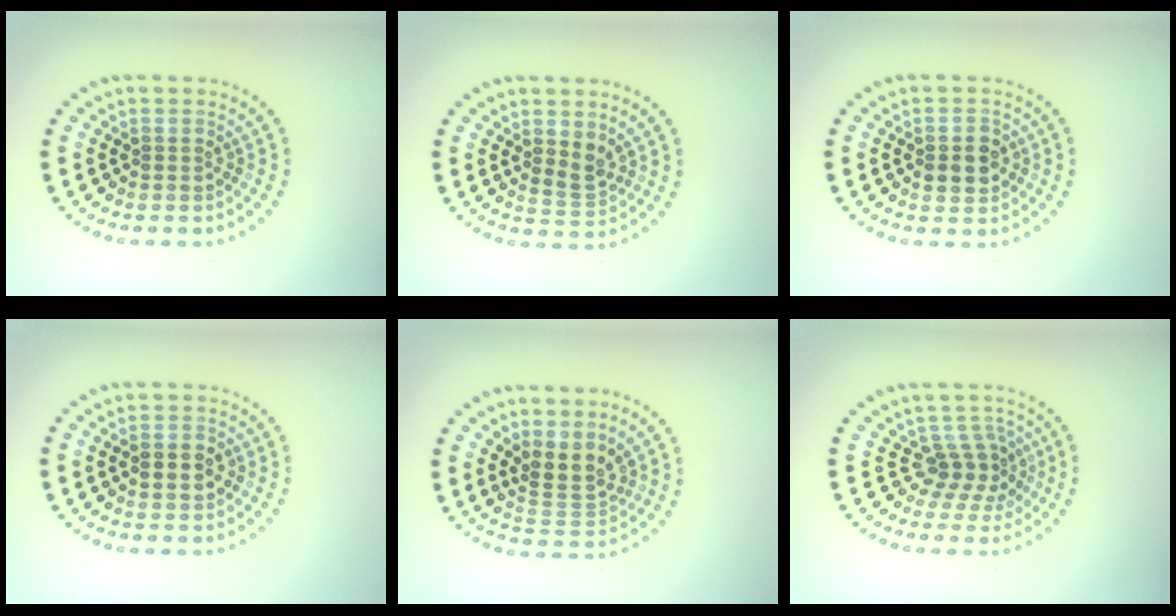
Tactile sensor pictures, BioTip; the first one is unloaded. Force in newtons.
{"total": 1.9, "press": 1.6, "slide": 1.1}
{"total": 2.3, "press": 2.3, "slide": 0.3}
{"total": 2.7, "press": 2.7, "slide": 0.2}
{"total": 3.0, "press": 2.3, "slide": 1.9}
{"total": 2.7, "press": 1.9, "slide": 2.0}